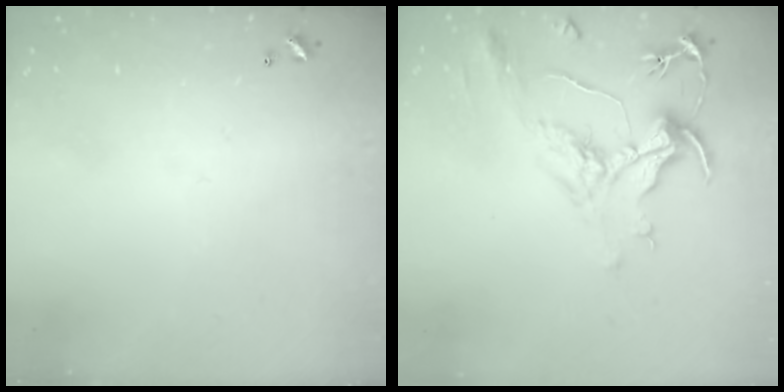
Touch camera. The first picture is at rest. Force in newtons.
{"total": 2.1, "press": 1.6, "slide": 1.4}